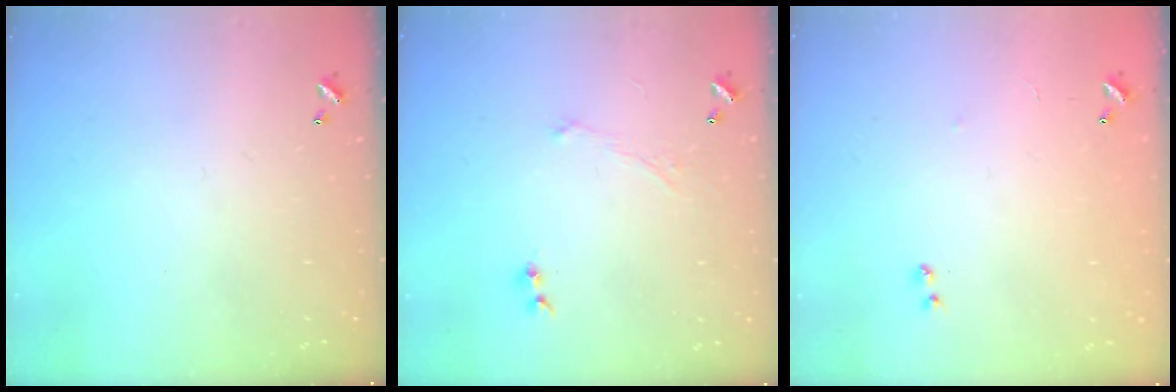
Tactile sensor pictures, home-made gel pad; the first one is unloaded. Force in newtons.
{"total": 2.4, "press": 2.2, "slide": 0.9}
{"total": 8.5, "press": 8.5, "slide": 0.5}